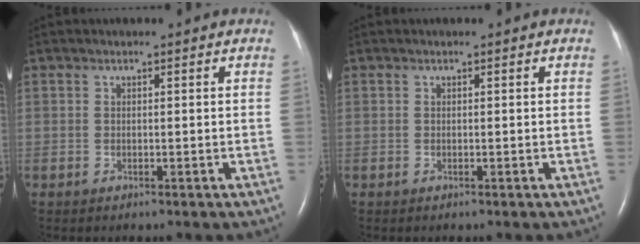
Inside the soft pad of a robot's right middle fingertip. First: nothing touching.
{"total": 0.0}